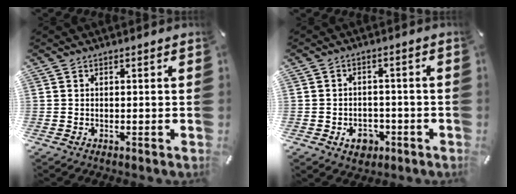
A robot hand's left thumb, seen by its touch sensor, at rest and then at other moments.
{"total": 5.8, "force": [-2.6, 4.5, 2.7], "torque": [-0.038, 0.012, -0.044]}